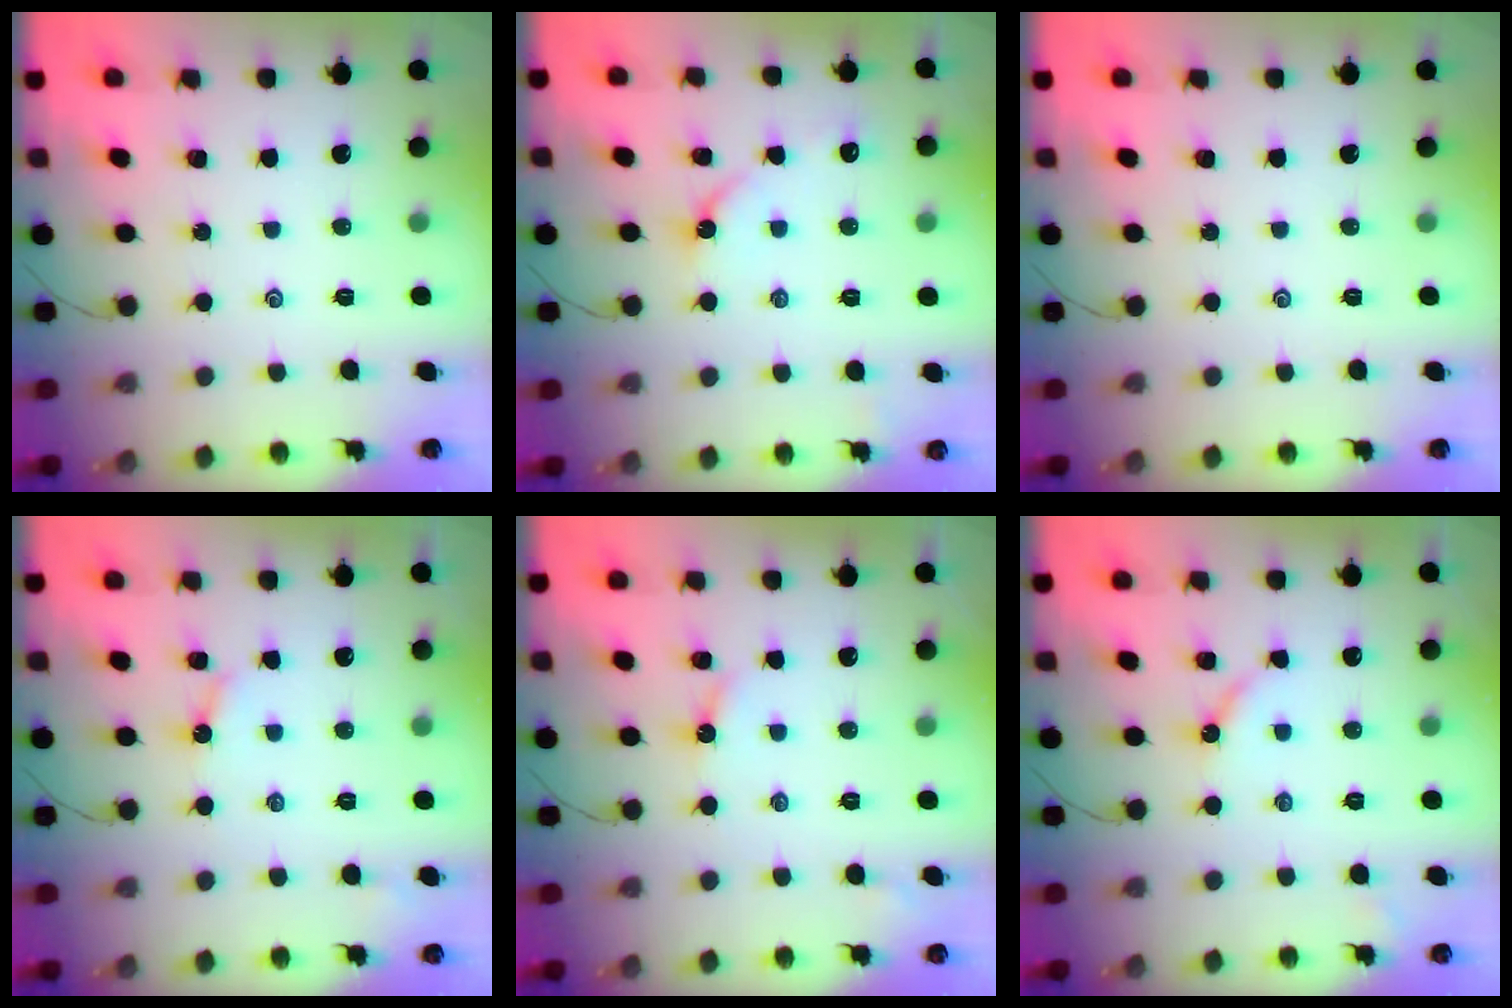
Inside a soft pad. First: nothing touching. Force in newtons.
{"total": 4.6, "press": 4.5, "slide": 0.5}
{"total": 0.0}
{"total": 3.3, "press": 3.3, "slide": 0.1}
{"total": 3.4, "press": 3.4, "slide": 0.4}
{"total": 4.6, "press": 4.6, "slide": 0.4}